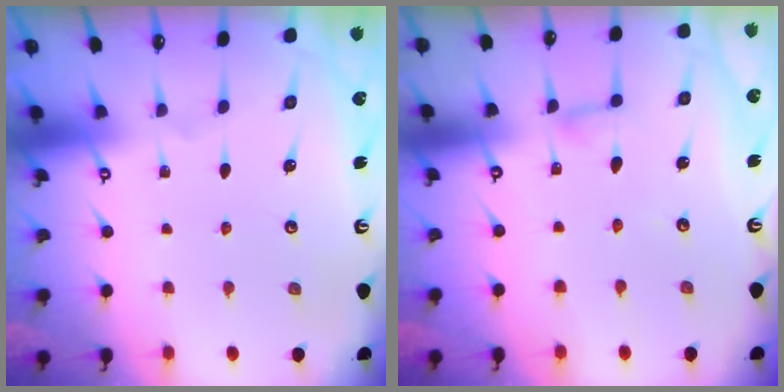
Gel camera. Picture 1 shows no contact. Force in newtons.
{"total": 3.5, "press": 3.5, "slide": 0.3}